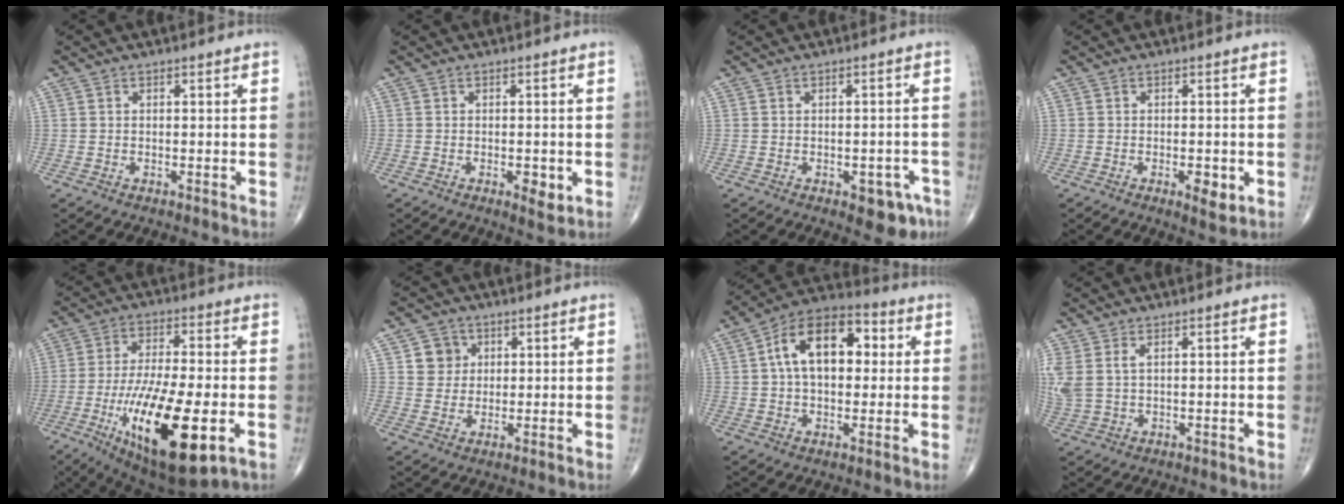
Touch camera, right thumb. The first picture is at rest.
{"total": 3.1, "force": [-0.8, 1.3, 2.6], "torque": [-0.033, -0.005, -0.010]}
{"total": 5.7, "force": [-2.8, 3.1, 3.9], "torque": [-0.021, 0.015, -0.029]}
{"total": 3.7, "force": [-1.1, 1.4, 3.2], "torque": [-0.043, -0.004, -0.014]}
{"total": 21.8, "force": [-6.8, 7.0, 19.5], "torque": [-0.365, -0.014, -0.100]}
{"total": 5.0, "force": [1.7, 4.6, 1.0], "torque": [0.009, -0.003, 0.026]}
{"total": 15.4, "force": [2.8, 9.2, 12.0], "torque": [-0.177, 0.027, 0.037]}
{"total": 5.9, "force": [1.8, 3.2, 4.5], "torque": [-0.127, 0.008, 0.048]}